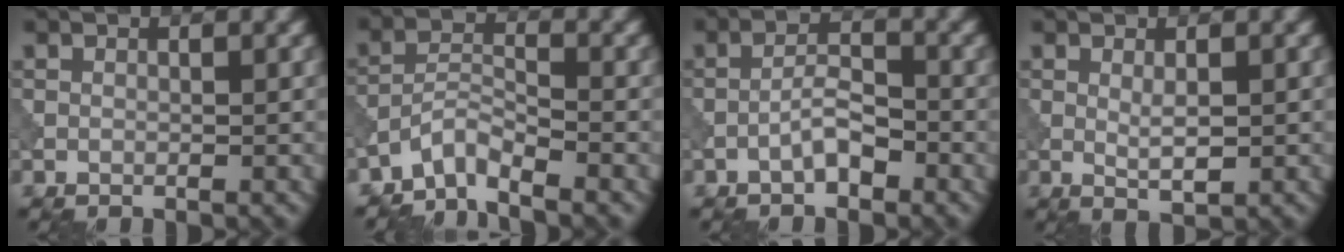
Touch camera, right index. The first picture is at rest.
{"total": 3.1, "force": [-2.8, 0.4, 1.1], "torque": [-0.019, 0.005, -0.067]}
{"total": 2.5, "force": [-1.5, 0.7, 1.8], "torque": [-0.034, 0.011, -0.032]}
{"total": 1.8, "force": [0.3, 0.5, 1.7], "torque": [-0.035, -0.004, 0.009]}